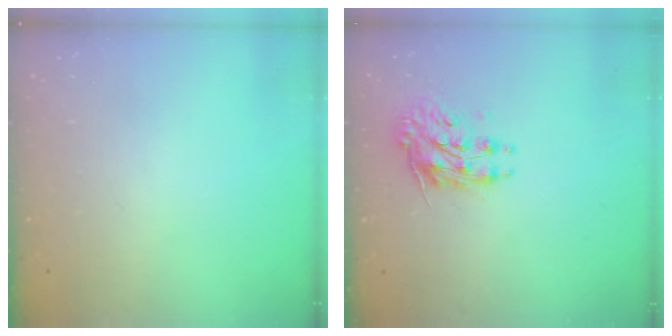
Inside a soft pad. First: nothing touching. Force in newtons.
{"total": 8.9, "press": 8.9, "slide": 0.3}